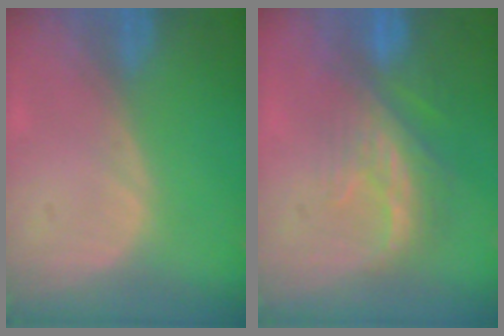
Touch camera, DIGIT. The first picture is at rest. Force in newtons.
{"total": 8.1, "press": 7.4, "slide": 3.3}